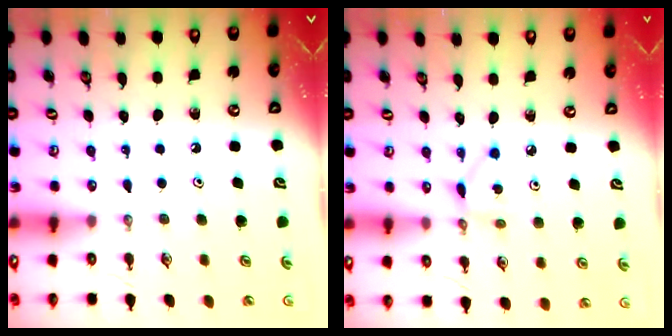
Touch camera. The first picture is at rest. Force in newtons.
{"total": 2.4, "press": 2.4, "slide": 0.1}